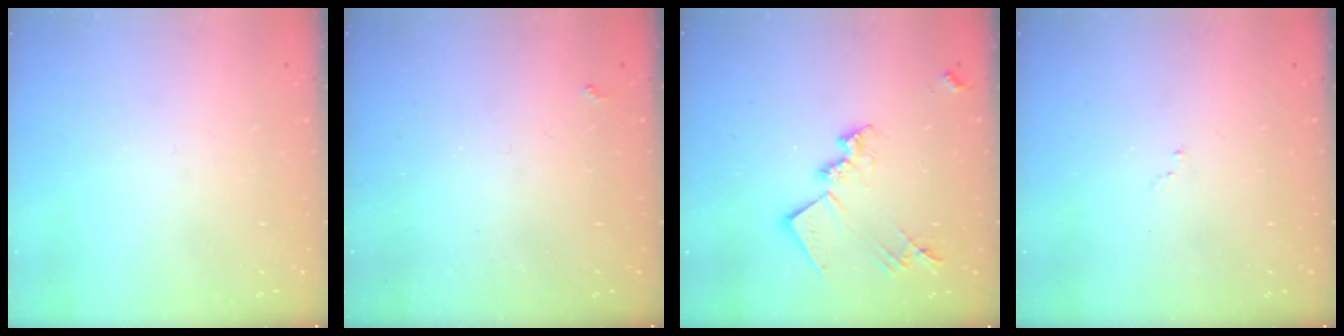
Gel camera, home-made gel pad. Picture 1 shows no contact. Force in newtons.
{"total": 4.6, "press": 4.5, "slide": 0.6}
{"total": 15.6, "press": 15.6, "slide": 1.0}
{"total": 7.6, "press": 7.5, "slide": 1.0}